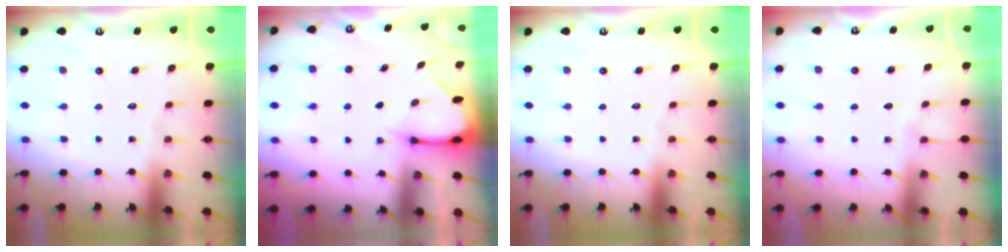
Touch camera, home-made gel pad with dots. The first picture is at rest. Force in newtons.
{"total": 2.5, "press": 2.5, "slide": 0.3}
{"total": 0.0}
{"total": 3.4, "press": 3.3, "slide": 0.6}